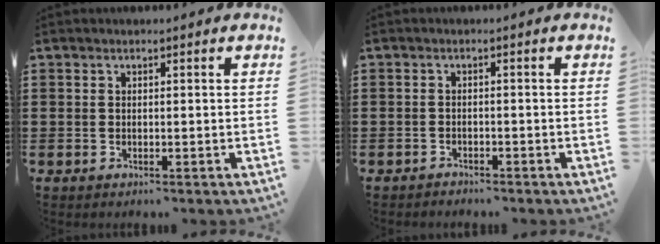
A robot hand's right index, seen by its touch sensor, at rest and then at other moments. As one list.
[{"total": 1.2, "force": [-1.2, 0.3, 0.0], "torque": [-0.004, 0.002, -0.027]}]